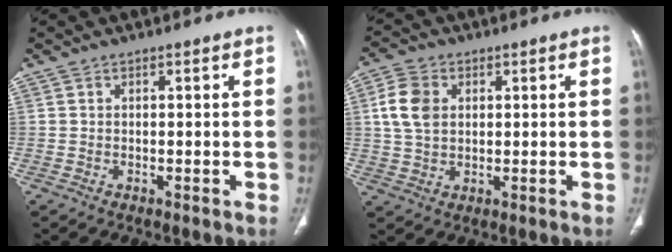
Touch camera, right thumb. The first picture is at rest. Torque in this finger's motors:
{"motor_torque": [-0.64, 0.22, 0.81, 0.13, -0.02]}